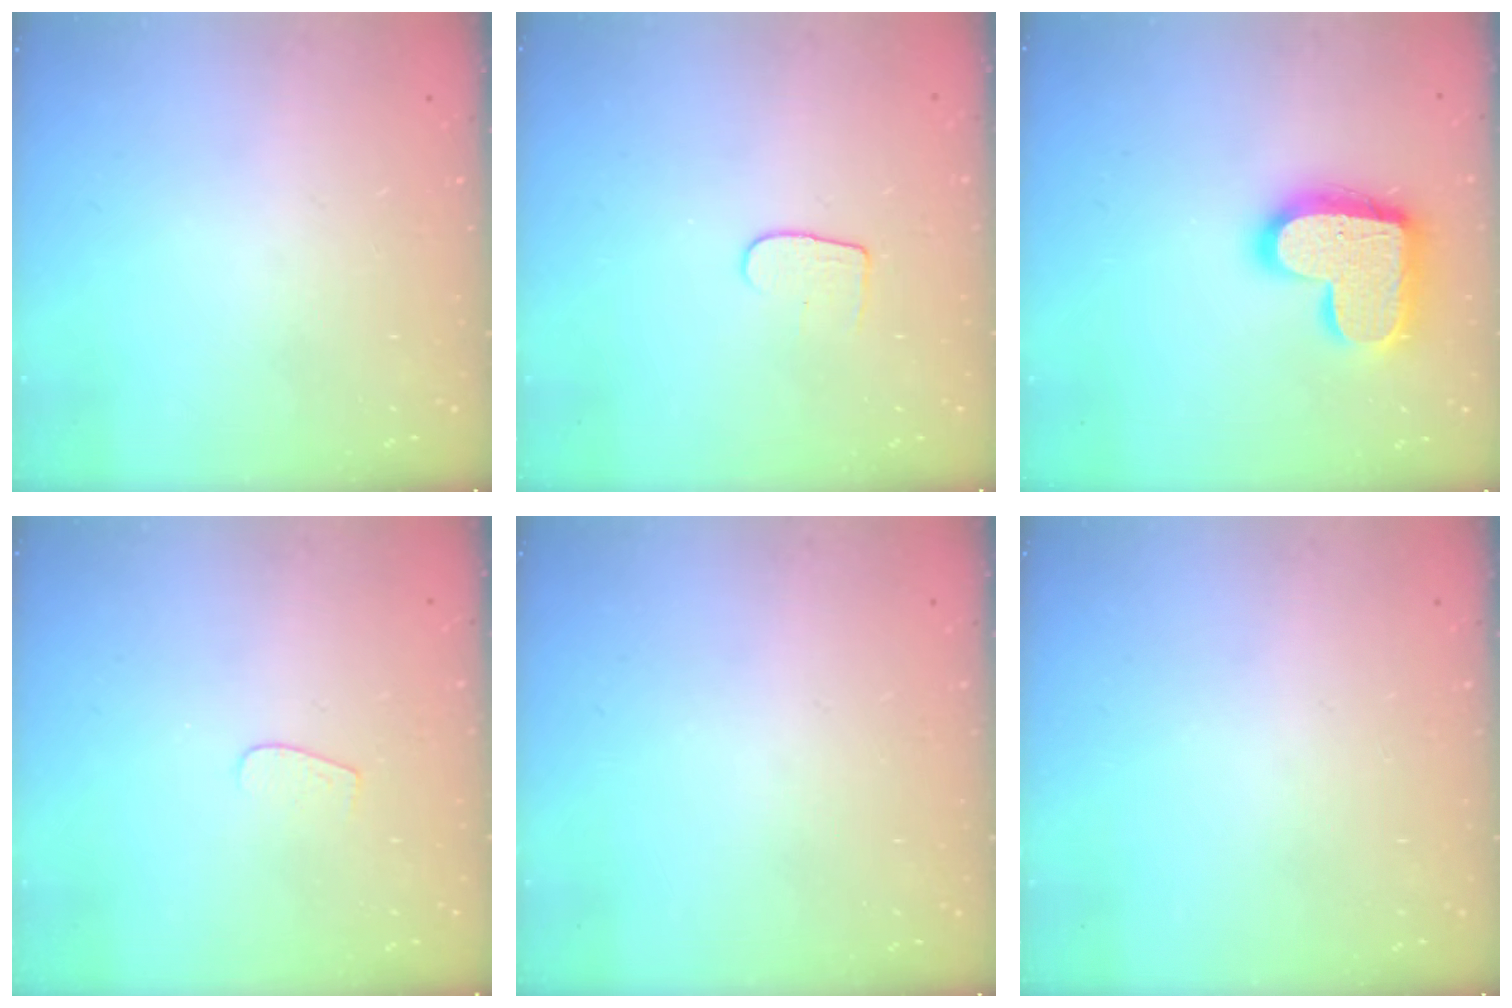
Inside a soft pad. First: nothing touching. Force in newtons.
{"total": 5.1, "press": 5.1, "slide": 0.4}
{"total": 18.7, "press": 18.6, "slide": 1.1}
{"total": 3.7, "press": 3.7, "slide": 0.3}
{"total": 0.0}
{"total": 0.0}